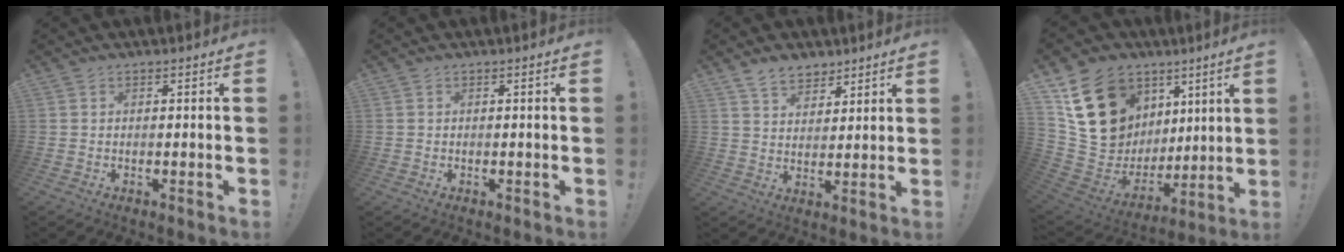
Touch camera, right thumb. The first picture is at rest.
{"total": 1.3, "force": [0.5, 1.2, 0.0], "torque": [0.006, -0.006, 0.008]}
{"total": 7.3, "force": [5.6, 4.0, 2.3], "torque": [-0.039, -0.032, 0.107]}
{"total": 22.6, "force": [10.8, 16.8, 10.7], "torque": [-0.164, -0.056, 0.239]}